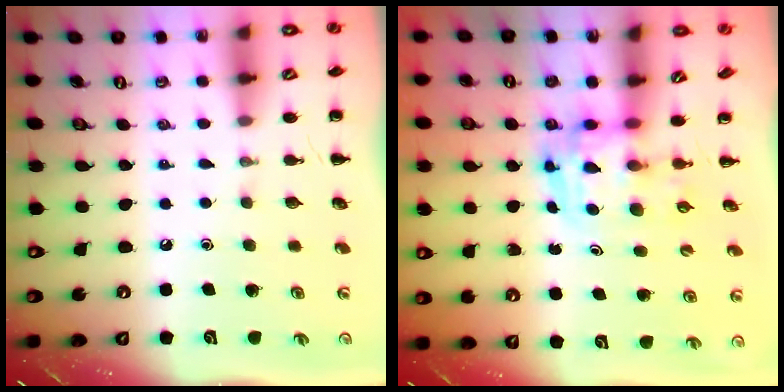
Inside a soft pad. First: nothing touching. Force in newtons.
{"total": 3.5, "press": 3.4, "slide": 0.6}